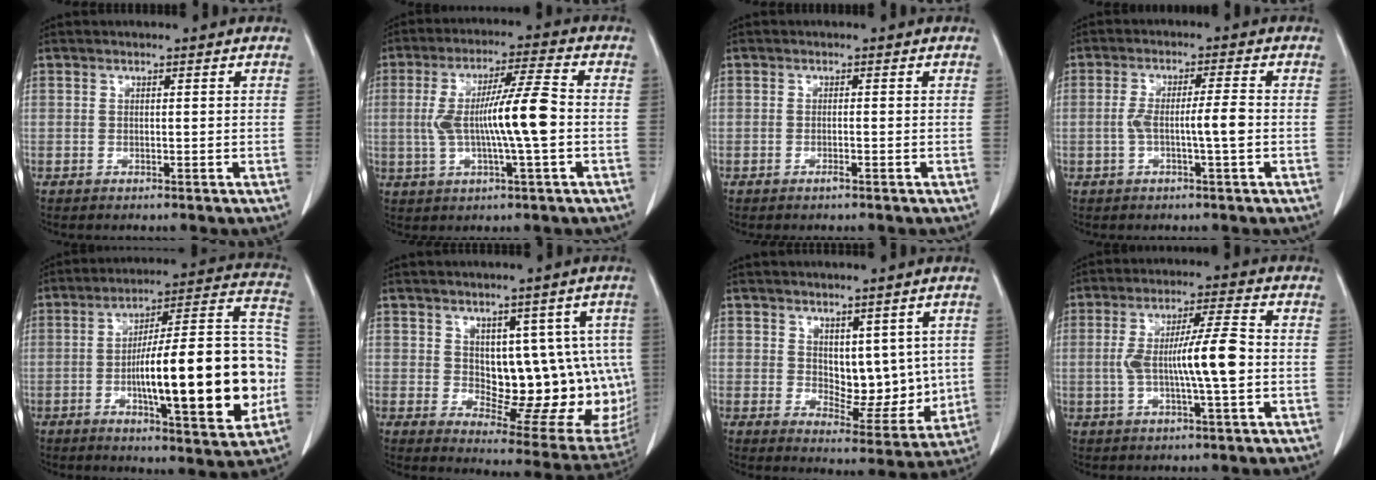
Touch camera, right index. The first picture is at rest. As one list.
[{"total": 11.0, "force": [-0.7, 0.3, 11.0], "torque": [-0.207, 0.010, -0.017]}, {"total": 0.8, "force": [-0.5, -0.2, 0.7], "torque": [-0.013, -0.001, -0.008]}, {"total": 5.2, "force": [-0.9, 0.0, 5.1], "torque": [-0.099, 0.010, -0.014]}, {"total": 23.9, "force": [-4.2, 4.2, 23.1], "torque": [-0.301, 0.025, -0.057]}, {"total": 15.6, "force": [0.8, 8.0, 13.3], "torque": [-0.143, 0.001, 0.033]}, {"total": 8.3, "force": [1.9, 4.7, 6.5], "torque": [-0.081, -0.010, 0.046]}, {"total": 9.6, "force": [-0.9, 0.4, 9.6], "torque": [-0.171, 0.008, -0.019]}]